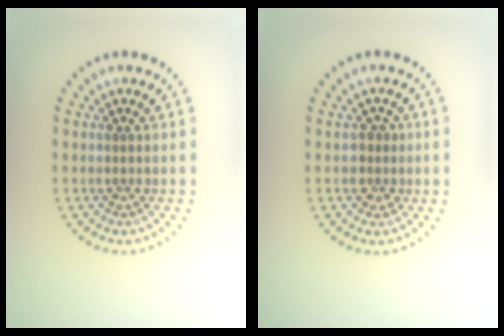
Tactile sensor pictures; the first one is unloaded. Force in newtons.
{"total": 1.6, "press": 1.4, "slide": 0.8}